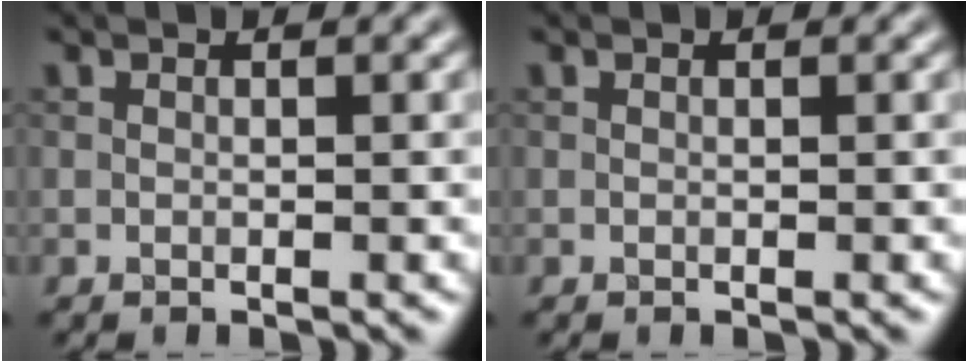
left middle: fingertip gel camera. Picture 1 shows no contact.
{"total": 0.0}